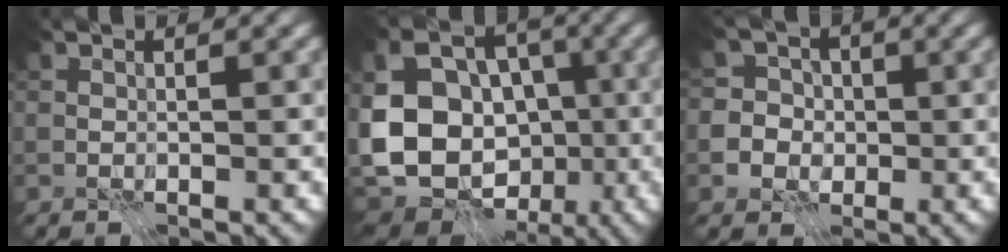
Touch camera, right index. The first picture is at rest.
{"total": 14.2, "force": [-3.7, 10.6, 8.7], "torque": [-0.138, 0.004, -0.060]}
{"total": 5.8, "force": [-0.1, 5.5, 1.7], "torque": [-0.016, 0.032, -0.027]}